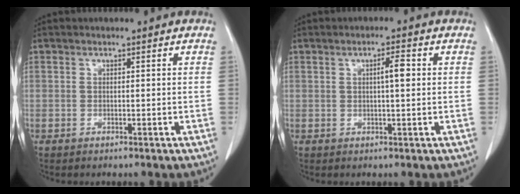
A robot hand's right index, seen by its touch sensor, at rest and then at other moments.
{"total": 2.7, "force": [0.4, 0.3, 2.6], "torque": [-0.044, 0.004, 0.006]}